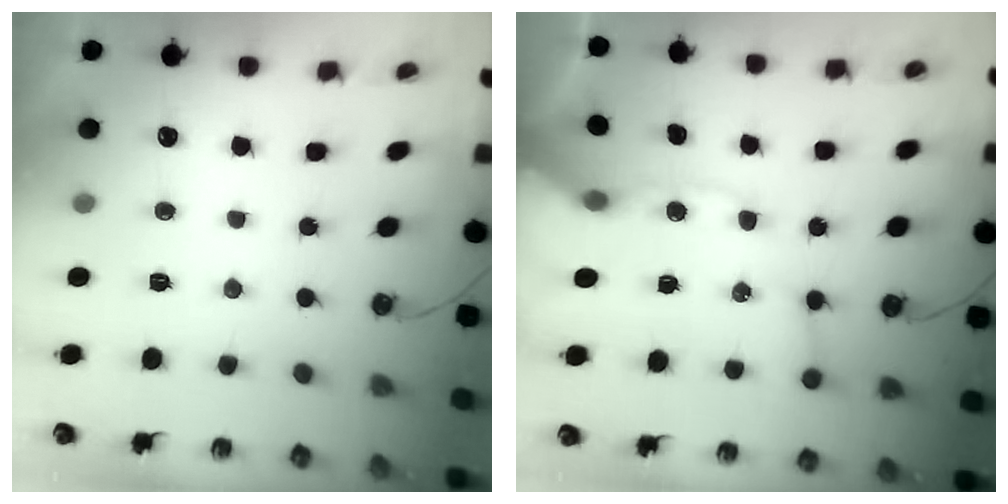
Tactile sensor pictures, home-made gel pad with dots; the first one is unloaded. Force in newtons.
{"total": 12.7, "press": 12.6, "slide": 1.6}